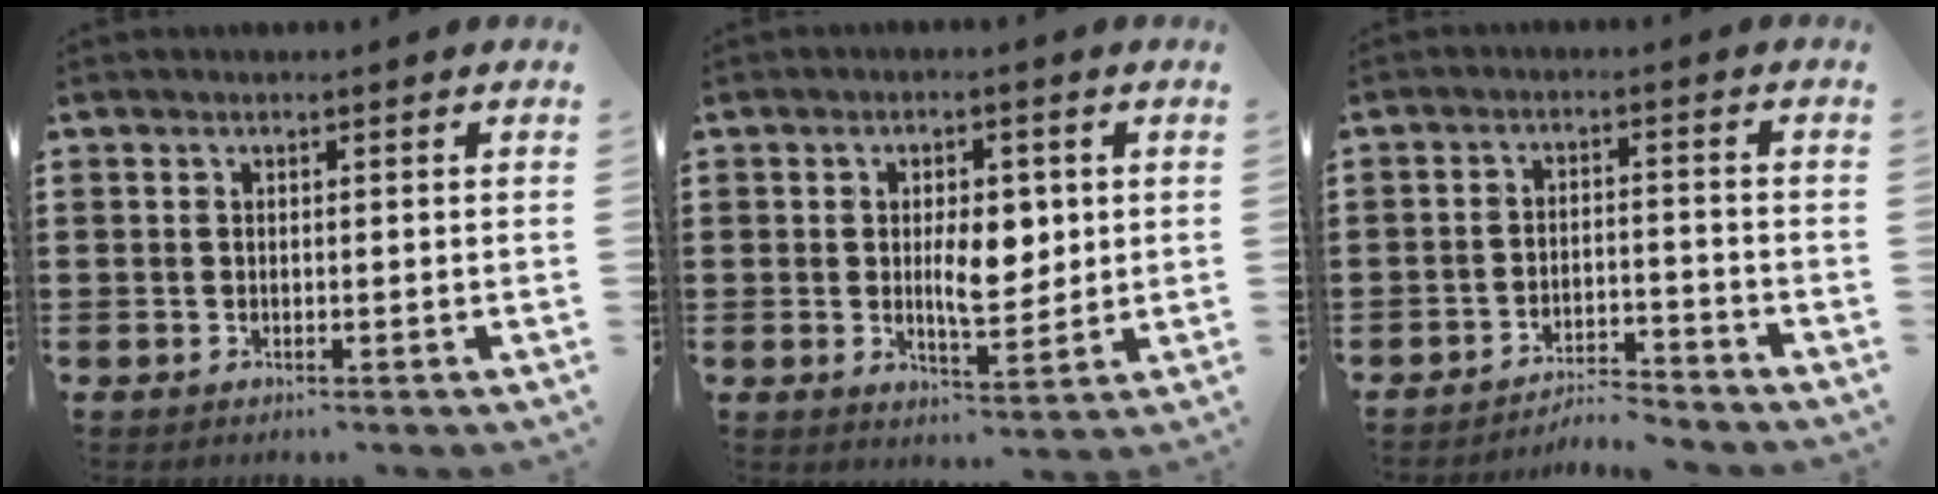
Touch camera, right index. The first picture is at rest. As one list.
[{"total": 6.9, "force": [0.3, 3.1, 6.1], "torque": [-0.092, -0.001, -0.001]}, {"total": 4.2, "force": [-4.2, 0.1, 0.5], "torque": [-0.016, 0.003, -0.089]}]